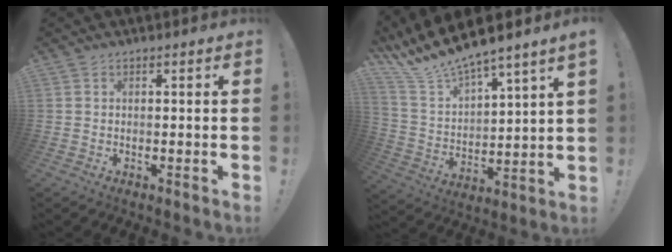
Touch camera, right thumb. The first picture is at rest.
{"total": 10.8, "force": [10.0, 0.5, 4.0], "torque": [-0.108, -0.090, 0.175]}